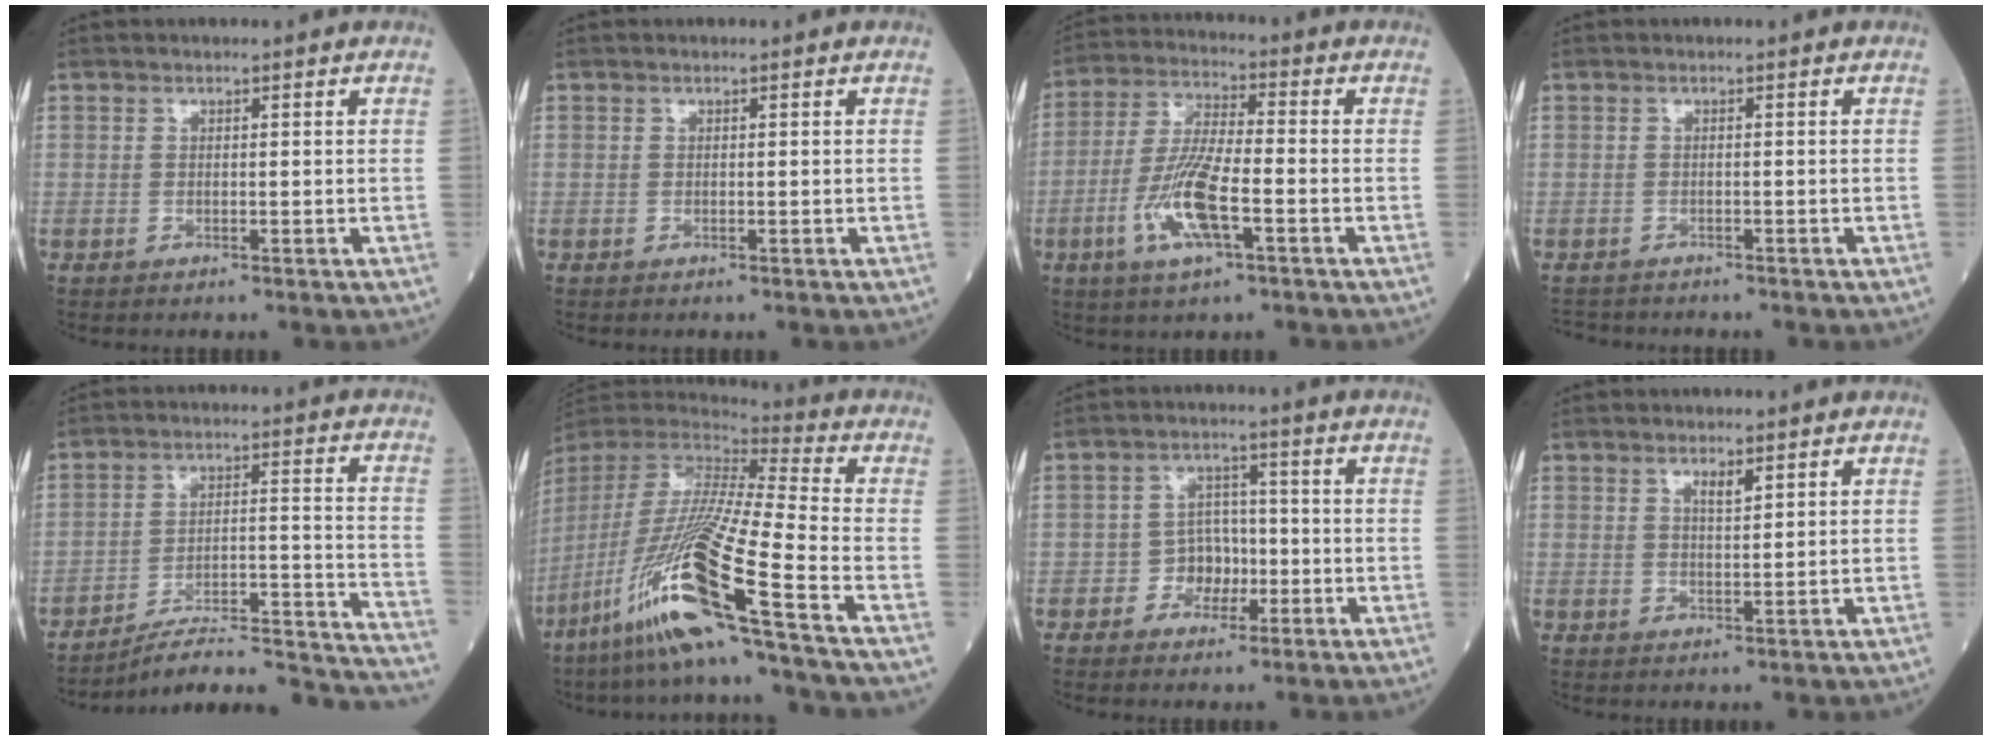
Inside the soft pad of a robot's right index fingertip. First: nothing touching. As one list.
[{"total": 0.0}, {"total": 10.5, "force": [-3.8, 2.1, 9.6], "torque": [-0.198, -0.006, -0.073]}, {"total": 3.2, "force": [-3.1, 0.8, 0.3], "torque": [-0.002, -0.008, -0.049]}, {"total": 21.3, "force": [-20.3, -0.6, 6.2], "torque": [-0.040, 0.021, -0.286]}, {"total": 22.7, "force": [-11.8, -1.1, 19.4], "torque": [-0.424, -0.056, -0.236]}, {"total": 4.7, "force": [-1.6, 3.8, 2.1], "torque": [-0.026, 0.013, -0.028]}, {"total": 2.1, "force": [1.3, 0.4, 1.6], "torque": [-0.030, -0.002, 0.023]}]